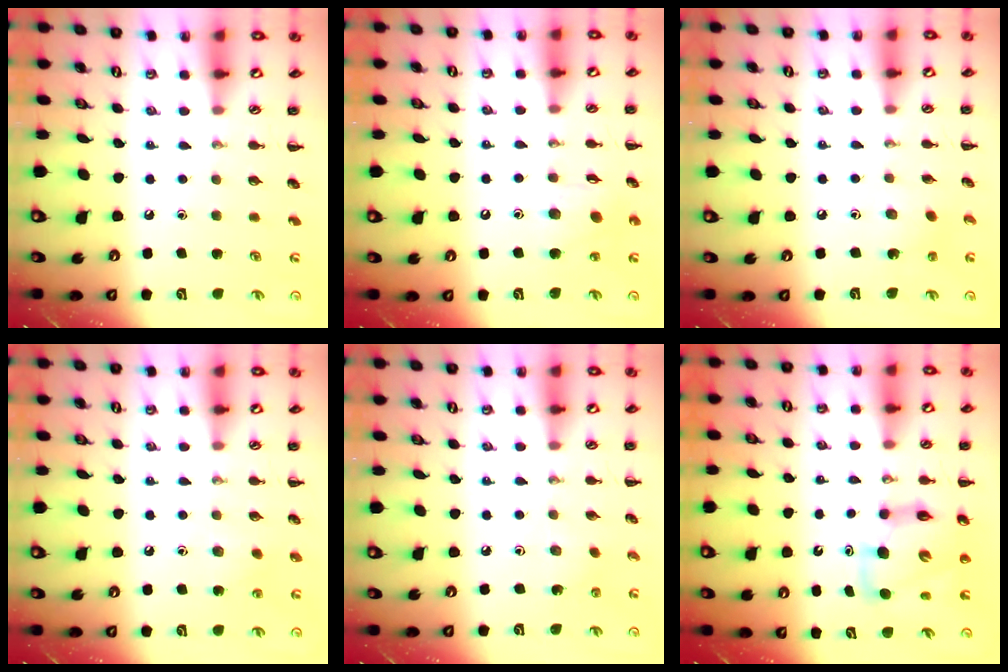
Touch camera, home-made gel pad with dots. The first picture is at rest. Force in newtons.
{"total": 11.0, "press": 10.7, "slide": 2.3}
{"total": 2.1, "press": 2.0, "slide": 0.5}
{"total": 6.8, "press": 6.6, "slide": 1.7}
{"total": 1.5, "press": 1.4, "slide": 0.5}
{"total": 10.5, "press": 10.0, "slide": 3.1}